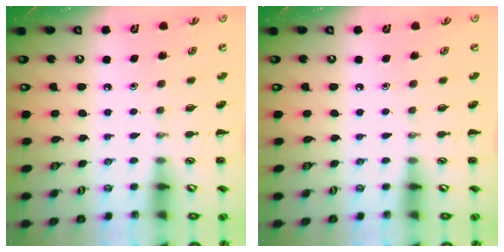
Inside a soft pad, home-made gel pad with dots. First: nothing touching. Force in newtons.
{"total": 0.0}